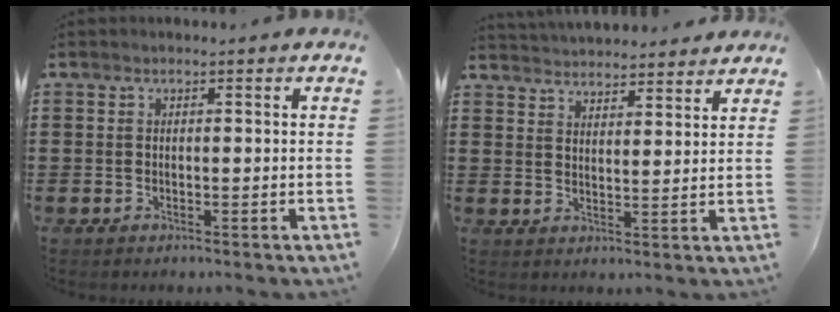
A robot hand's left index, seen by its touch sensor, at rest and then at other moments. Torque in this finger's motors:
{"motor_torque": [1.16, -0.98, 0.73, 0.21]}